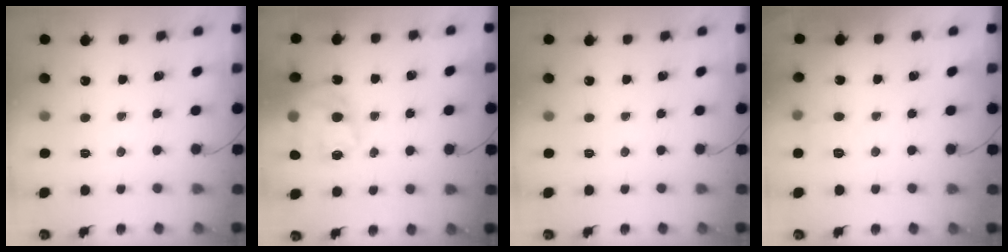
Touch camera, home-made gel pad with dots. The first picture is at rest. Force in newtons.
{"total": 20.5, "press": 20.2, "slide": 3.4}
{"total": 0.0}
{"total": 5.3, "press": 5.1, "slide": 1.5}